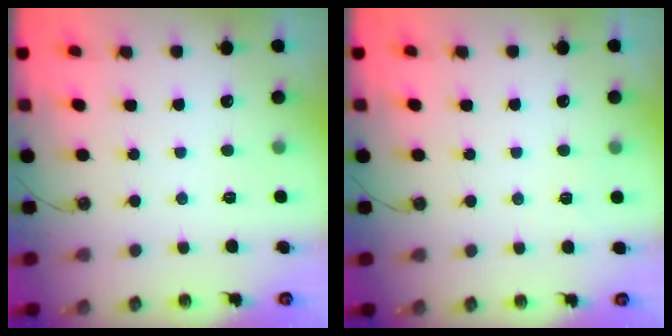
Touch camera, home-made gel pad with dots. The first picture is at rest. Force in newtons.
{"total": 2.4, "press": 2.4, "slide": 0.4}